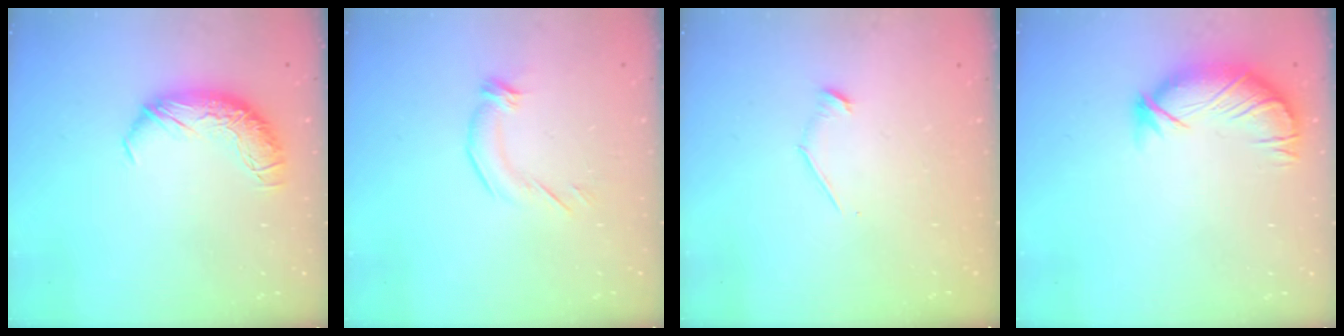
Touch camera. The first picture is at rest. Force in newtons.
{"total": 2.6, "press": 2.0, "slide": 1.7}
{"total": 7.9, "press": 7.8, "slide": 0.6}
{"total": 3.8, "press": 3.2, "slide": 2.0}